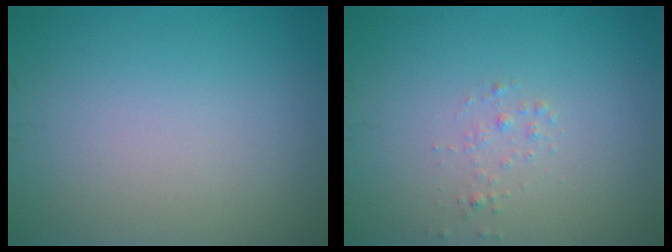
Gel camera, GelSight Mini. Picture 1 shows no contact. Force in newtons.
{"total": 0.8, "press": 0.8, "slide": 0.0}